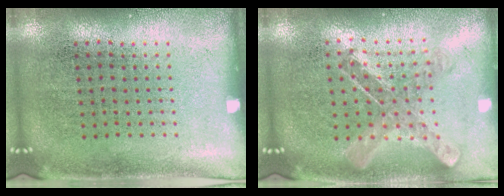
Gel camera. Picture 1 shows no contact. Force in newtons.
{"total": 0.9, "press": 0.9, "slide": 0.1}